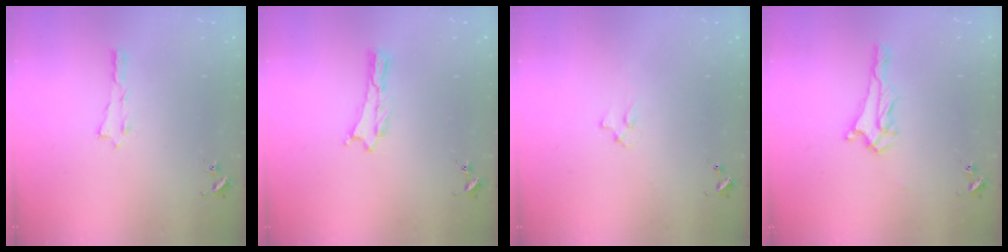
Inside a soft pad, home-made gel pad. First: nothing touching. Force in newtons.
{"total": 0.0}
{"total": 1.3, "press": 1.3, "slide": 0.3}
{"total": 3.6, "press": 3.6, "slide": 0.4}